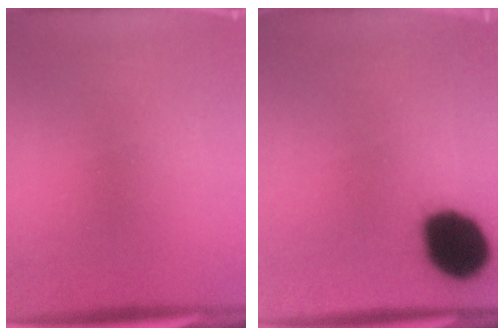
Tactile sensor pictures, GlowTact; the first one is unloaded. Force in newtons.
{"total": 17.8}